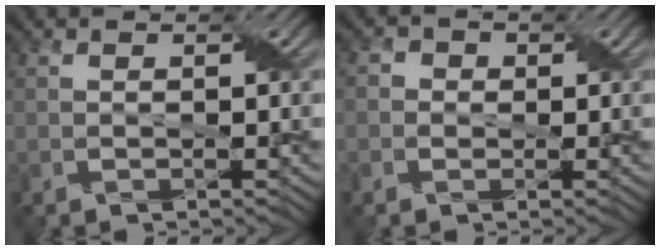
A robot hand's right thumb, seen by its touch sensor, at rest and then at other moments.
{"total": 1.7, "force": [-0.1, 1.7, 0.3], "torque": [-0.001, 0.003, -0.010]}